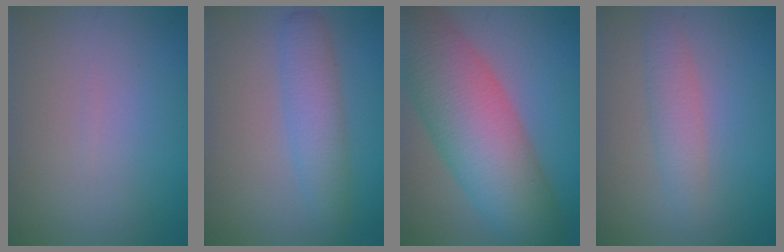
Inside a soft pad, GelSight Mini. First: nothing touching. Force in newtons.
{"total": 3.6, "press": 3.6, "slide": 0.0}
{"total": 11.3, "press": 11.3, "slide": 0.5}
{"total": 2.5, "press": 2.5, "slide": 0.2}